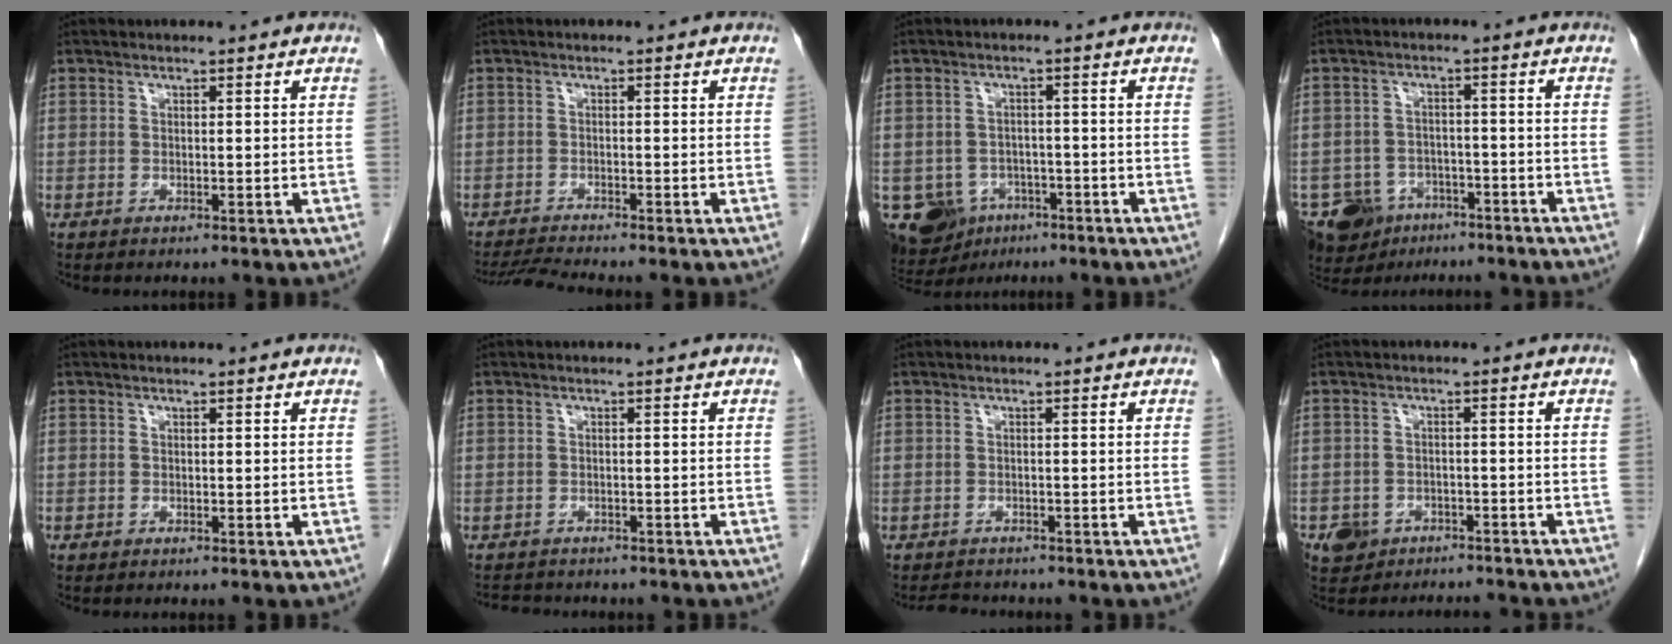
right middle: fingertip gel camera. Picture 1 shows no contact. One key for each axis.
{"total": 4.1, "fx": -3.8, "fy": -1.1, "fz": 1.0, "tx": -0.022, "ty": -0.020, "tz": -0.069}
{"total": 9.9, "fx": -5.3, "fy": 7.6, "fz": 3.4, "tx": -0.080, "ty": 0.003, "tz": -0.076}
{"total": 11.3, "fx": -8.2, "fy": 6.9, "fz": 3.5, "tx": -0.073, "ty": 0.003, "tz": -0.122}
{"total": 0.0}
{"total": 7.6, "fx": -6.7, "fy": 2.6, "fz": 2.6, "tx": -0.046, "ty": 0.002, "tz": -0.085}
{"total": 4.4, "fx": -4.1, "fy": 1.2, "fz": 1.0, "tx": -0.015, "ty": -0.008, "tz": -0.061}
{"total": 5.6, "fx": -4.6, "fy": 3.0, "fz": 0.7, "tx": -0.009, "ty": 0.014, "tz": -0.067}